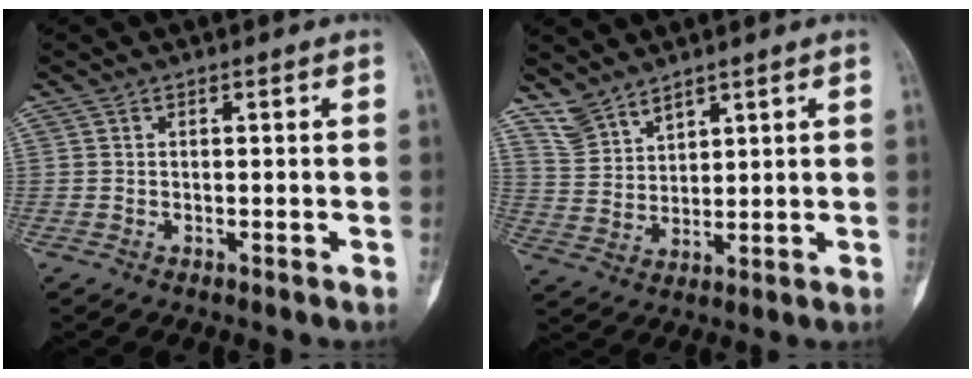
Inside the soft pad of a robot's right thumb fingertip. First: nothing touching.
{"total": 5.7, "force": [5.0, 2.3, 1.4], "torque": [-0.021, -0.025, 0.116]}